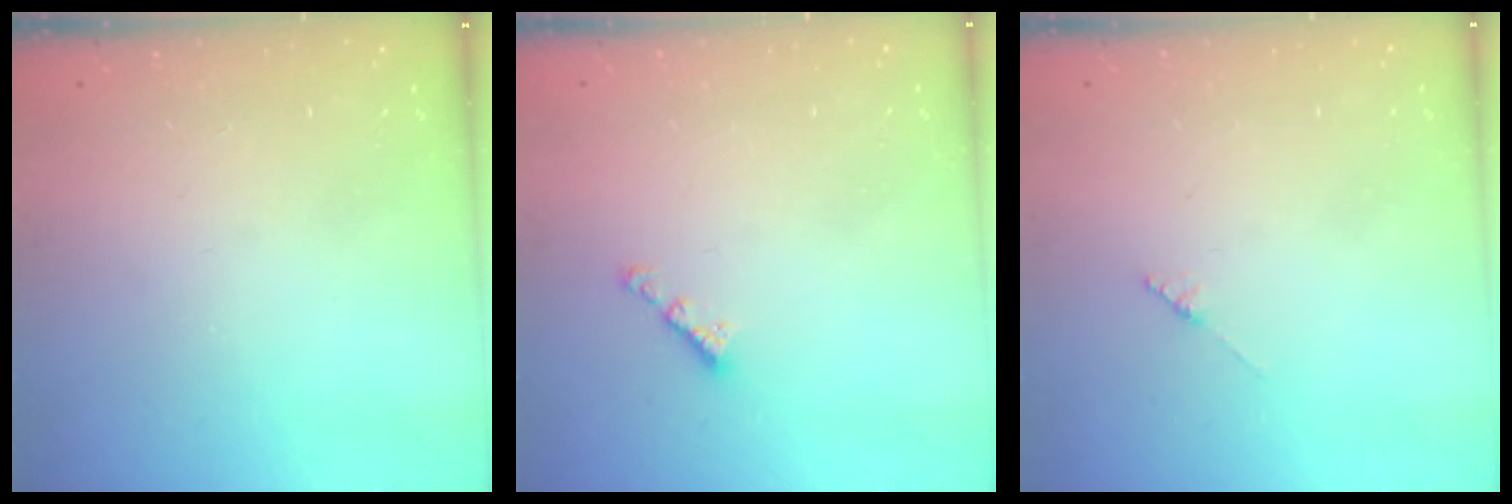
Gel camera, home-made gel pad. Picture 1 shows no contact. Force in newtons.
{"total": 2.3, "press": 2.3, "slide": 0.4}
{"total": 1.8, "press": 1.7, "slide": 0.3}